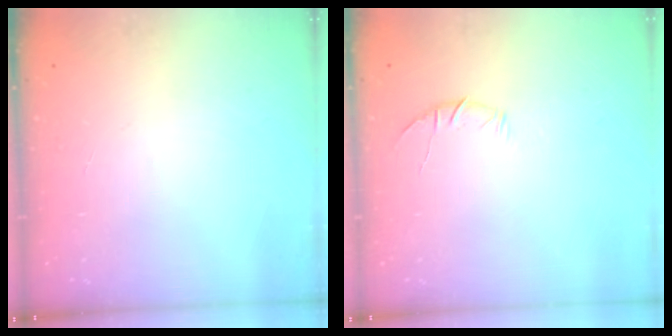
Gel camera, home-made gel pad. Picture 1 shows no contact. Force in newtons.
{"total": 6.4, "press": 6.2, "slide": 1.6}